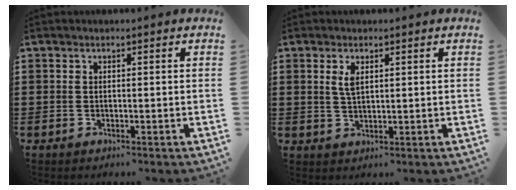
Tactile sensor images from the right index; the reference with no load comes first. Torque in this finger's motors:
{"motor_torque": [0.17, 0.14, 0.17, 0.06]}